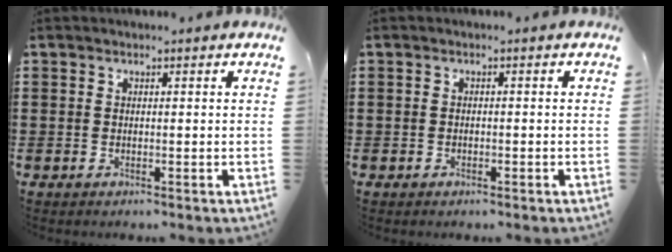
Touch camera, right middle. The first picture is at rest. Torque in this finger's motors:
{"motor_torque": [-0.82, 0.88, -0.06, -0.01]}